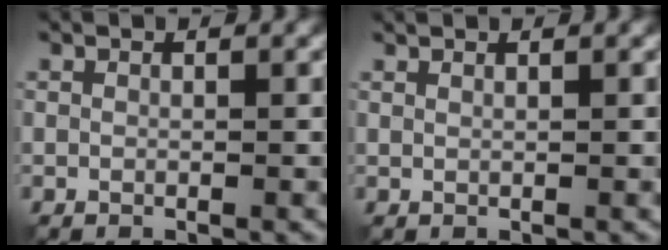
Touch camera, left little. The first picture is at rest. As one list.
[{"total": 0.8, "force": [0.7, 0.1, 0.4], "torque": [-0.005, 0.000, 0.006]}]